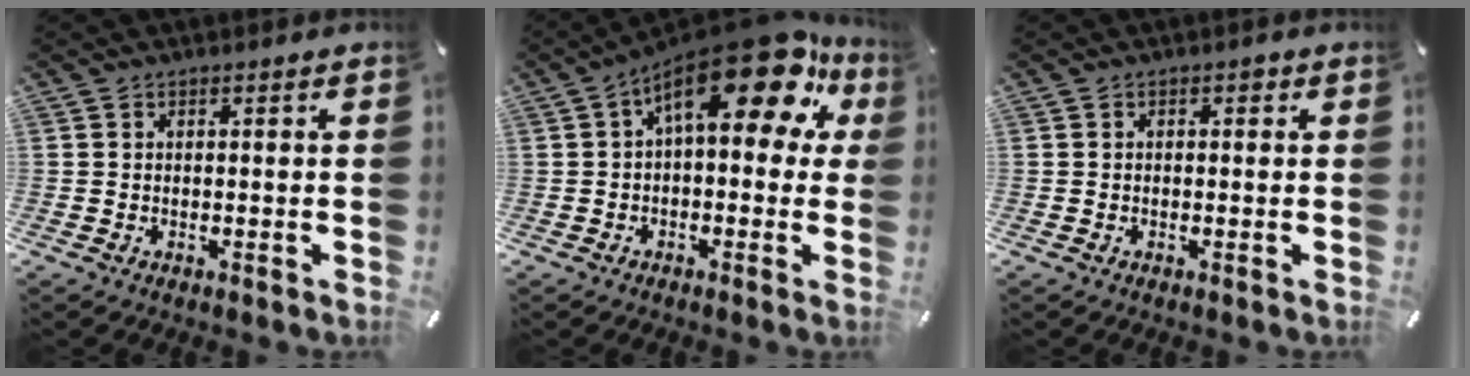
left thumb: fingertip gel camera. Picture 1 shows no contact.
{"total": 19.8, "force": [8.8, 8.1, 15.8], "torque": [-0.243, -0.059, 0.138]}
{"total": 1.1, "force": [0.0, 0.7, 0.8], "torque": [-0.016, 0.005, -0.001]}